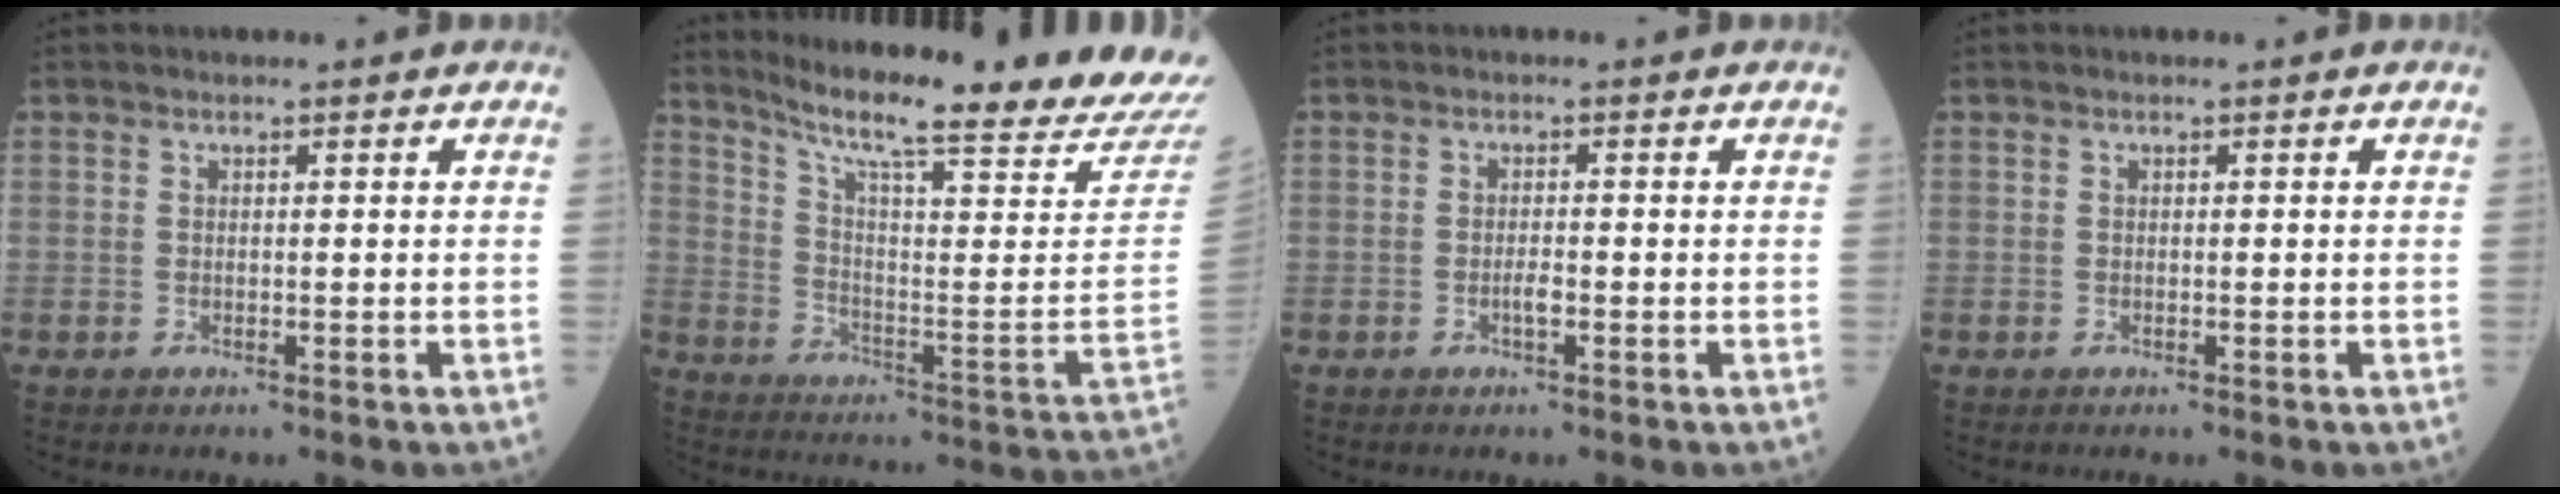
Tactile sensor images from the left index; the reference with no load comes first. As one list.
[{"total": 24.9, "force": [22.2, -0.6, 11.3], "torque": [-0.188, -0.102, 0.293]}, {"total": 1.5, "force": [-0.9, 0.3, 1.1], "torque": [-0.024, -0.004, -0.018]}, {"total": 0.0}]